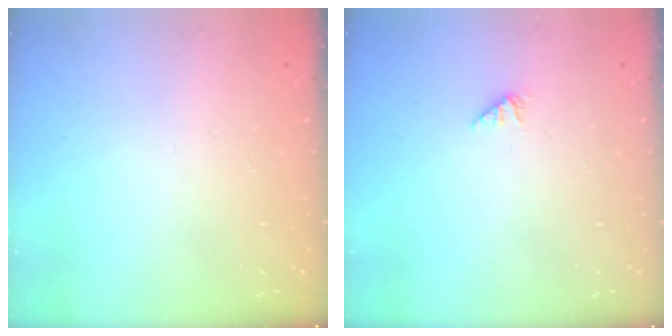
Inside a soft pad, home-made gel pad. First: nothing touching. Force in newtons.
{"total": 1.0, "press": 1.0, "slide": 0.2}